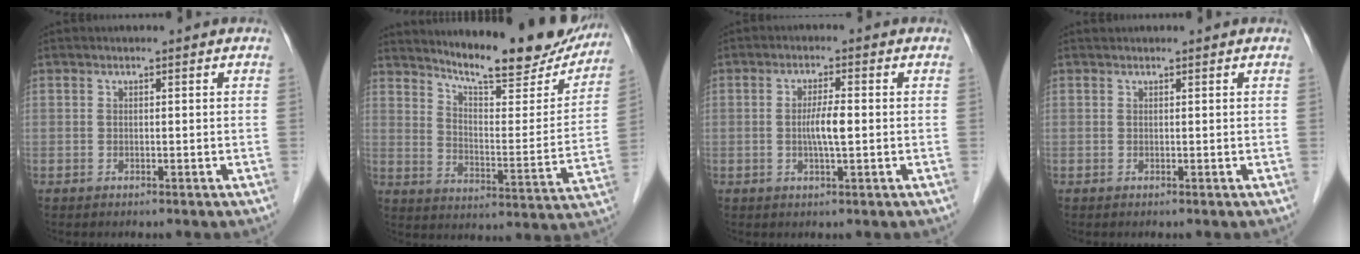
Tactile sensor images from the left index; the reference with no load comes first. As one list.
[{"total": 20.3, "force": [18.2, 3.2, 8.4], "torque": [-0.116, -0.041, 0.243]}, {"total": 3.7, "force": [-0.3, 0.3, 3.7], "torque": [-0.071, -0.003, -0.006]}, {"total": 0.8, "force": [0.7, 0.2, 0.1], "torque": [-0.004, 0.013, 0.013]}]